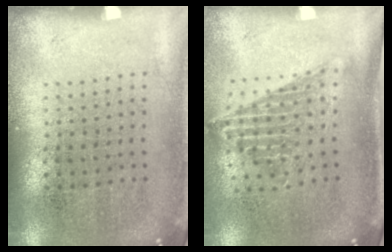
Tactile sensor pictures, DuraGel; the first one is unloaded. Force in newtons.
{"total": 1.4, "press": 1.1, "slide": 0.9}